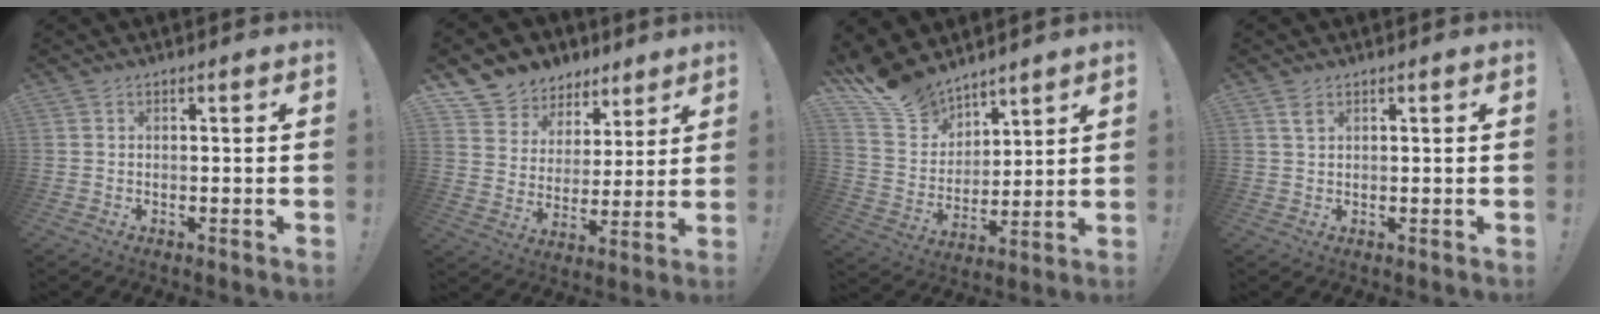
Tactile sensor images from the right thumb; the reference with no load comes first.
{"total": 9.0, "force": [6.0, 6.6, 1.1], "torque": [-0.022, -0.053, 0.118]}
{"total": 14.2, "force": [11.8, 7.2, 3.0], "torque": [-0.079, -0.088, 0.226]}
{"total": 2.2, "force": [1.3, 1.0, 1.5], "torque": [-0.018, -0.006, 0.020]}